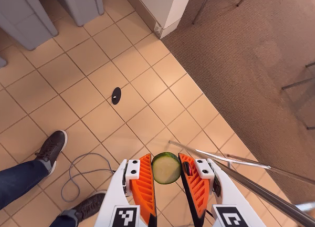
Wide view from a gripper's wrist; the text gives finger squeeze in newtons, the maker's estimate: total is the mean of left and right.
{"total": 6.9, "left": 6.3, "right": 7.5}